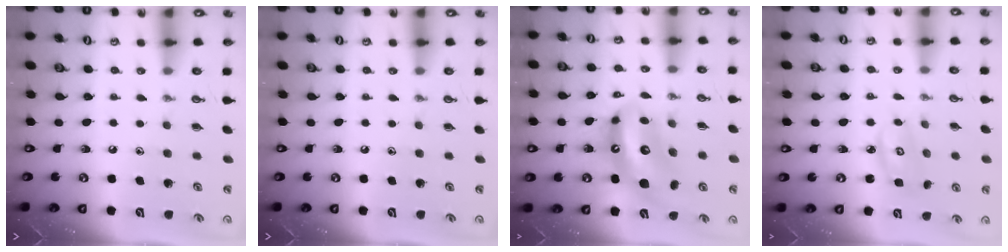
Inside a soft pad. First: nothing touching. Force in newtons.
{"total": 0.0}
{"total": 14.1, "press": 14.0, "slide": 1.2}
{"total": 3.9, "press": 3.9, "slide": 0.3}